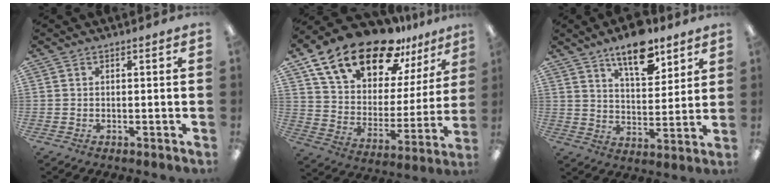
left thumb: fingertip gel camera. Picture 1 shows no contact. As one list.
[{"total": 21.2, "force": [15.2, 10.1, 10.7], "torque": [-0.186, -0.094, 0.271]}, {"total": 12.4, "force": [8.9, 5.2, 6.7], "torque": [-0.098, -0.047, 0.154]}]